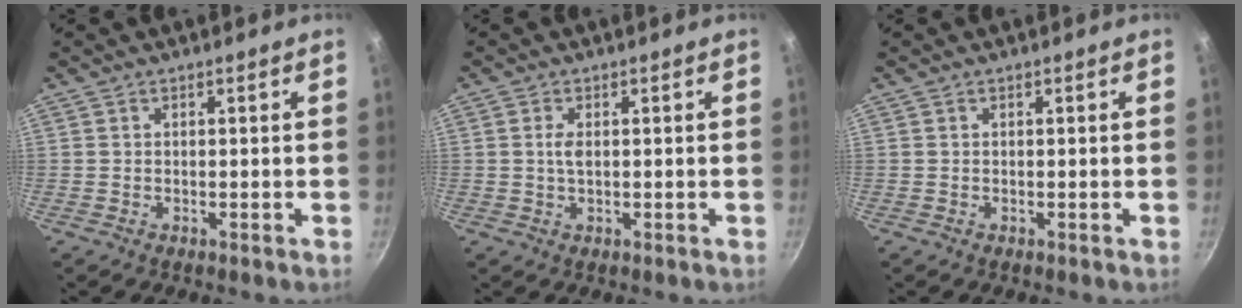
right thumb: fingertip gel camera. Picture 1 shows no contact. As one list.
[{"total": 2.0, "force": [0.3, 1.0, 1.7], "torque": [-0.035, 0.001, 0.005]}, {"total": 0.0}]